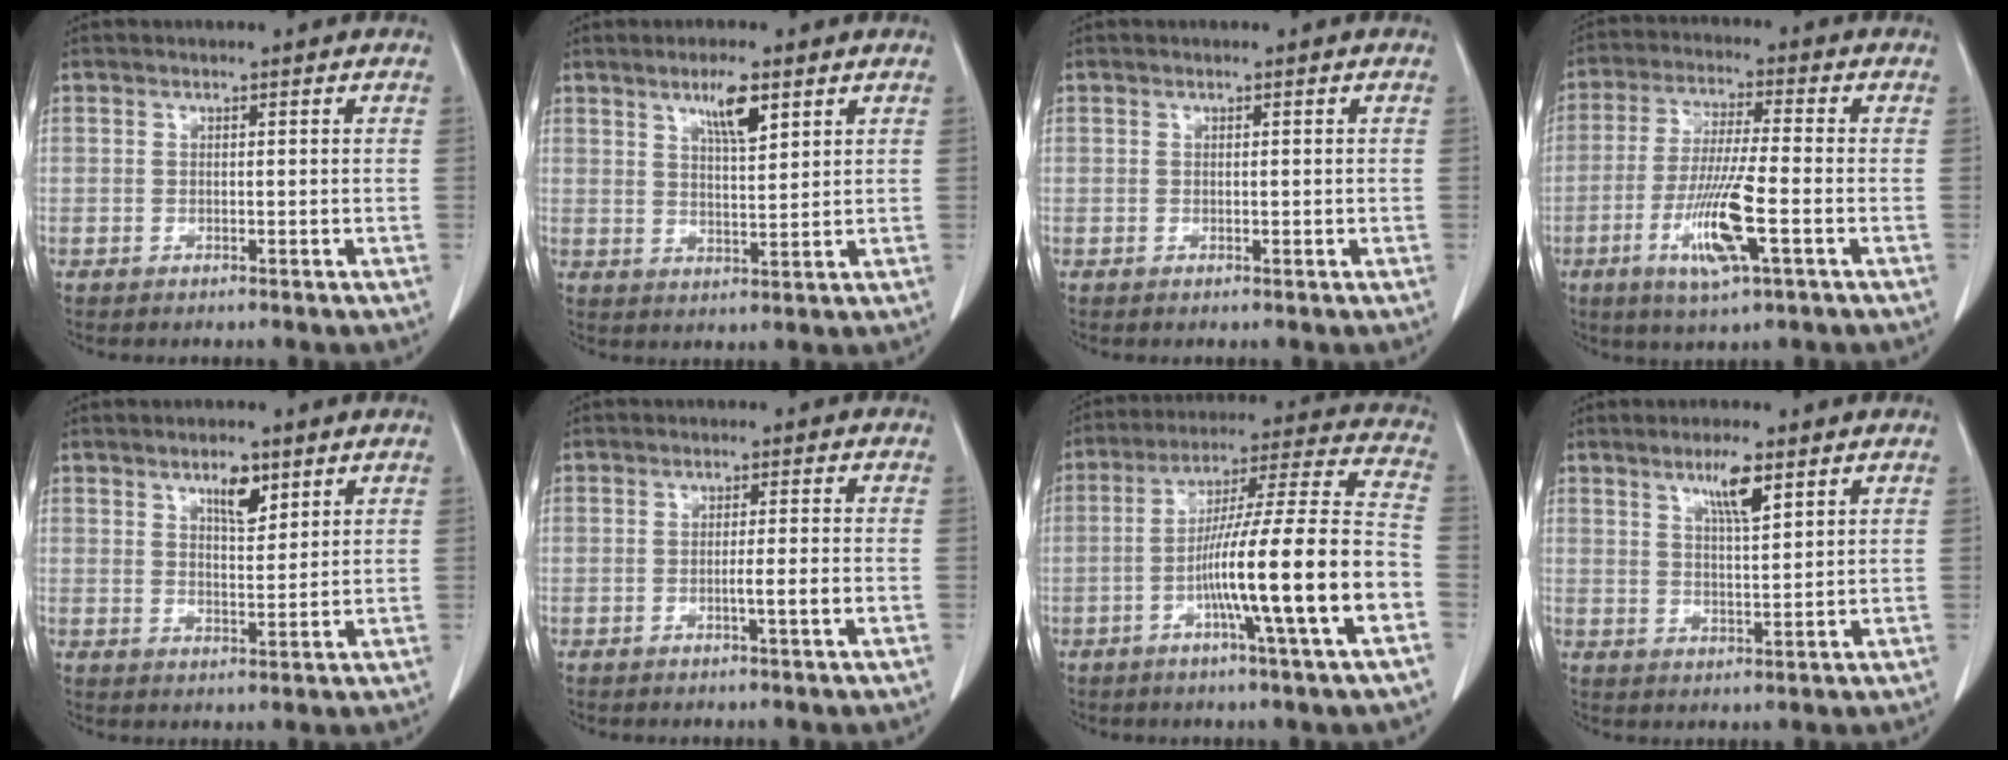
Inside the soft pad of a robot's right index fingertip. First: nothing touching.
{"total": 5.4, "force": [3.2, 0.9, 4.3], "torque": [-0.079, -0.003, 0.055]}
{"total": 0.0}
{"total": 10.9, "force": [-3.8, 0.7, 10.2], "torque": [-0.200, -0.016, -0.070]}
{"total": 4.5, "force": [2.8, 1.5, 3.2], "torque": [-0.056, -0.002, 0.047]}
{"total": 2.9, "force": [-0.9, -0.5, 2.7], "torque": [-0.042, -0.001, -0.015]}
{"total": 18.7, "force": [-5.8, -0.7, 17.8], "torque": [-0.279, 0.005, -0.098]}
{"total": 5.2, "force": [3.1, 0.5, 4.2], "torque": [-0.075, -0.004, 0.054]}